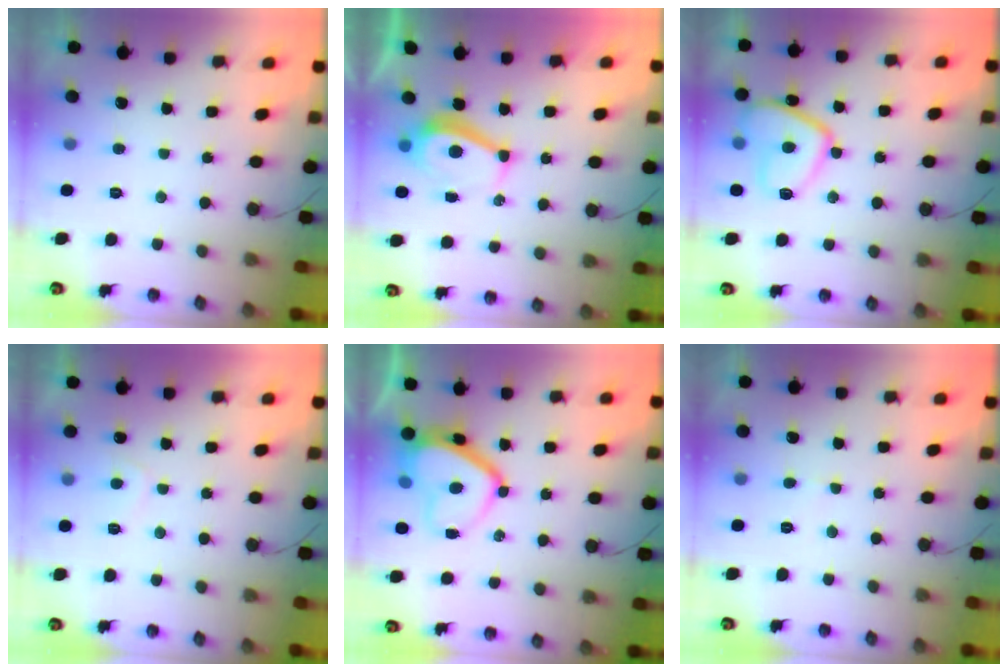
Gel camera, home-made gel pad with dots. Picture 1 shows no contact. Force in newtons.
{"total": 7.2, "press": 7.2, "slide": 0.8}
{"total": 11.9, "press": 11.9, "slide": 1.2}
{"total": 2.3, "press": 2.2, "slide": 0.6}
{"total": 11.3, "press": 11.1, "slide": 1.8}
{"total": 2.6, "press": 2.6, "slide": 0.2}